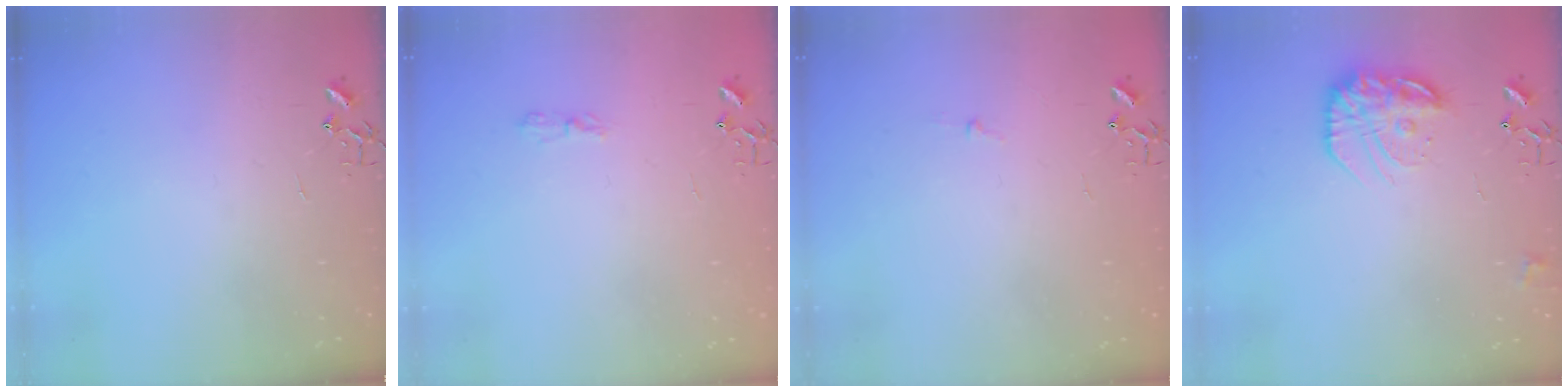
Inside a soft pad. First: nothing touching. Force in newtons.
{"total": 3.1, "press": 3.1, "slide": 0.6}
{"total": 2.7, "press": 2.7, "slide": 0.3}
{"total": 15.4, "press": 15.3, "slide": 1.0}